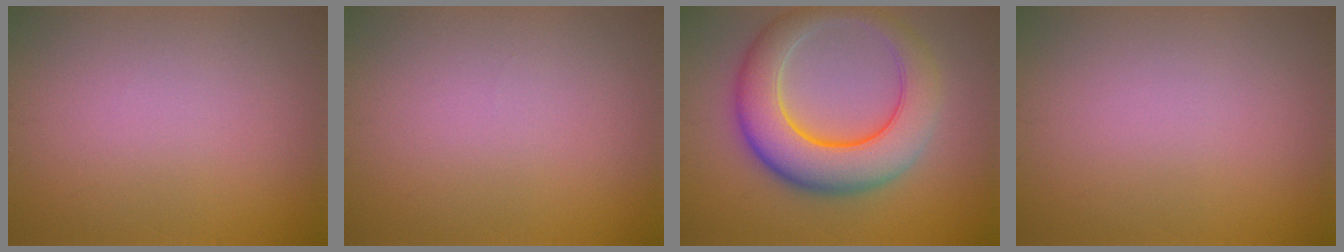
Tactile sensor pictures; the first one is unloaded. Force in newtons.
{"total": 0.0}
{"total": 9.0, "press": 9.0, "slide": 0.3}
{"total": 0.0}